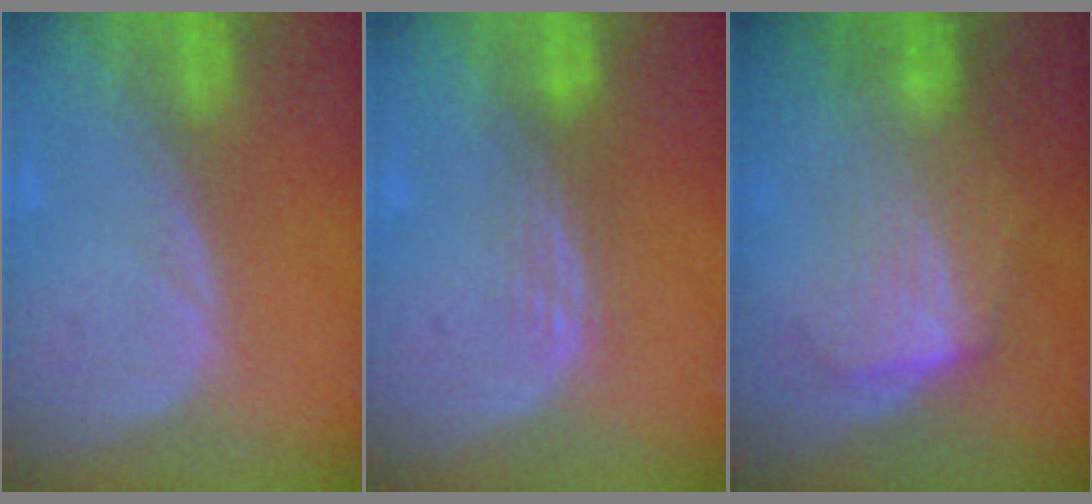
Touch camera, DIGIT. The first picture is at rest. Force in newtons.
{"total": 3.0, "press": 2.5, "slide": 1.7}
{"total": 7.2, "press": 6.5, "slide": 3.0}